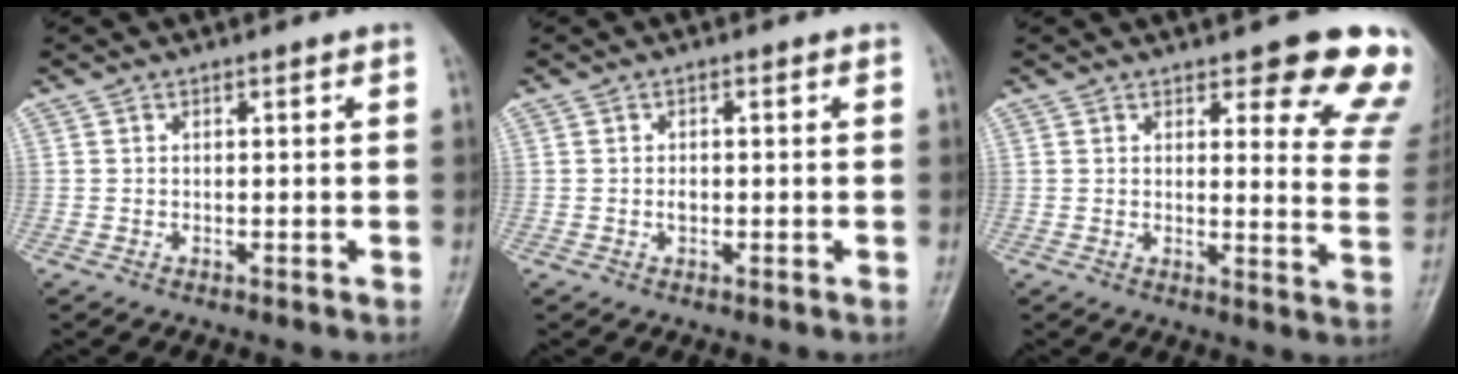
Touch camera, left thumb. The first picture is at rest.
{"total": 1.4, "force": [-0.2, 0.9, 1.0], "torque": [-0.014, 0.001, -0.003]}
{"total": 13.3, "force": [10.4, 3.9, 7.4], "torque": [-0.031, -0.068, 0.099]}